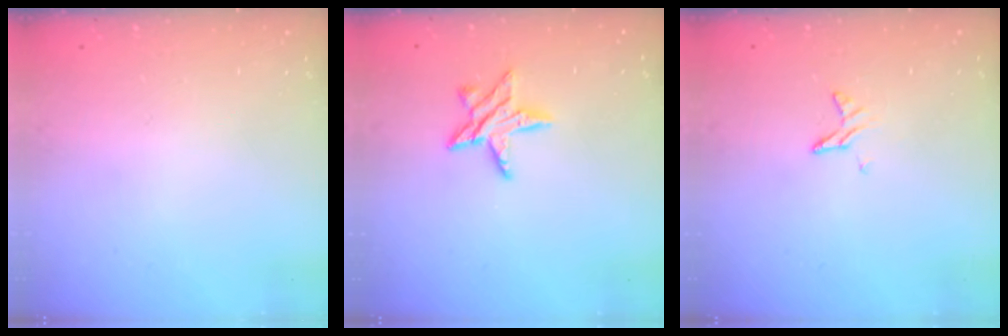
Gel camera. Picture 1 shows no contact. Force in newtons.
{"total": 8.8, "press": 8.8, "slide": 0.5}
{"total": 5.0, "press": 4.9, "slide": 0.4}